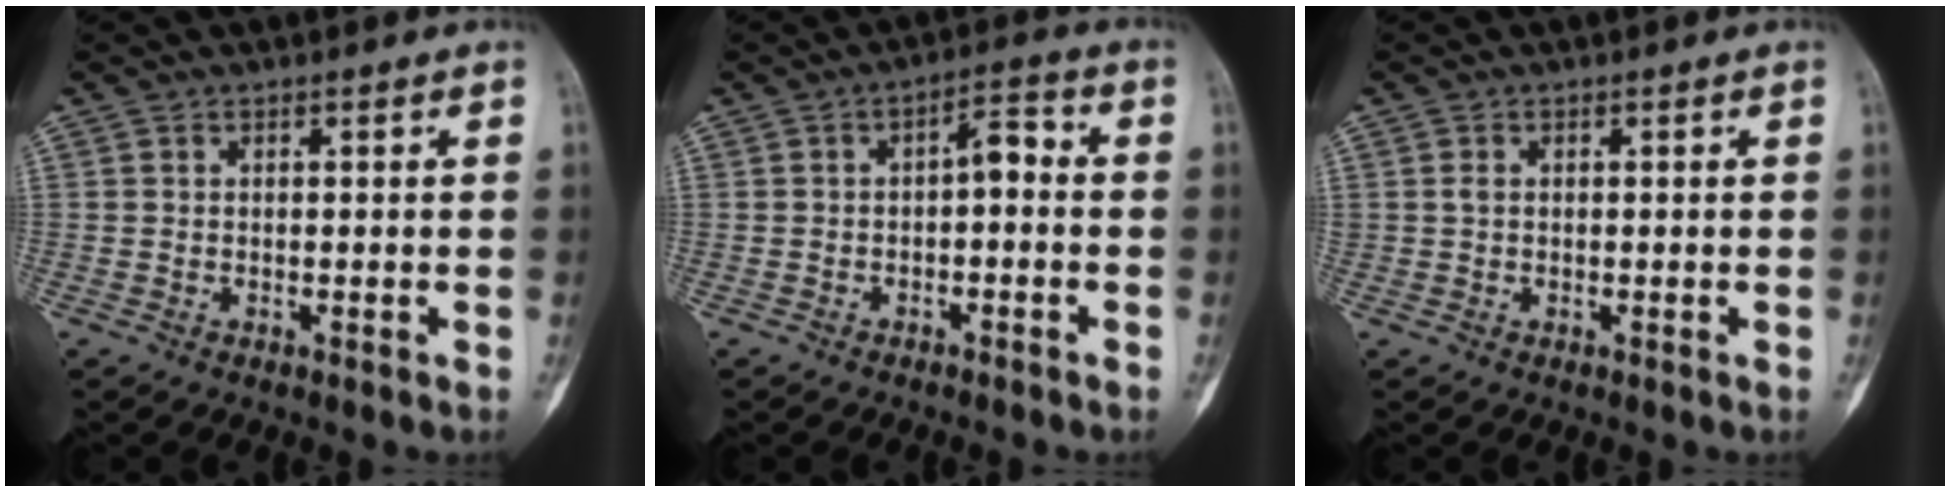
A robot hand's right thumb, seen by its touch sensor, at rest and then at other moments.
{"total": 4.6, "force": [-0.7, 2.2, 4.0], "torque": [-0.051, 0.031, -0.020]}
{"total": 1.0, "force": [0.2, 0.7, 0.6], "torque": [-0.008, 0.001, 0.005]}